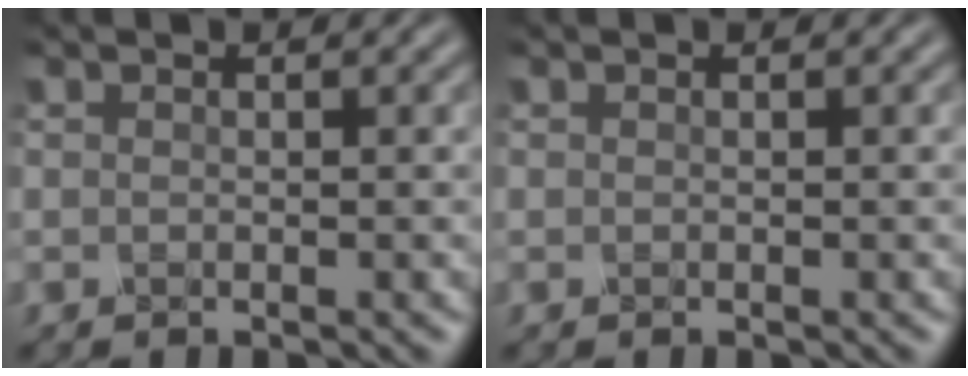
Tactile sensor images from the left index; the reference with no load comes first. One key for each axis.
{"total": 0.0}